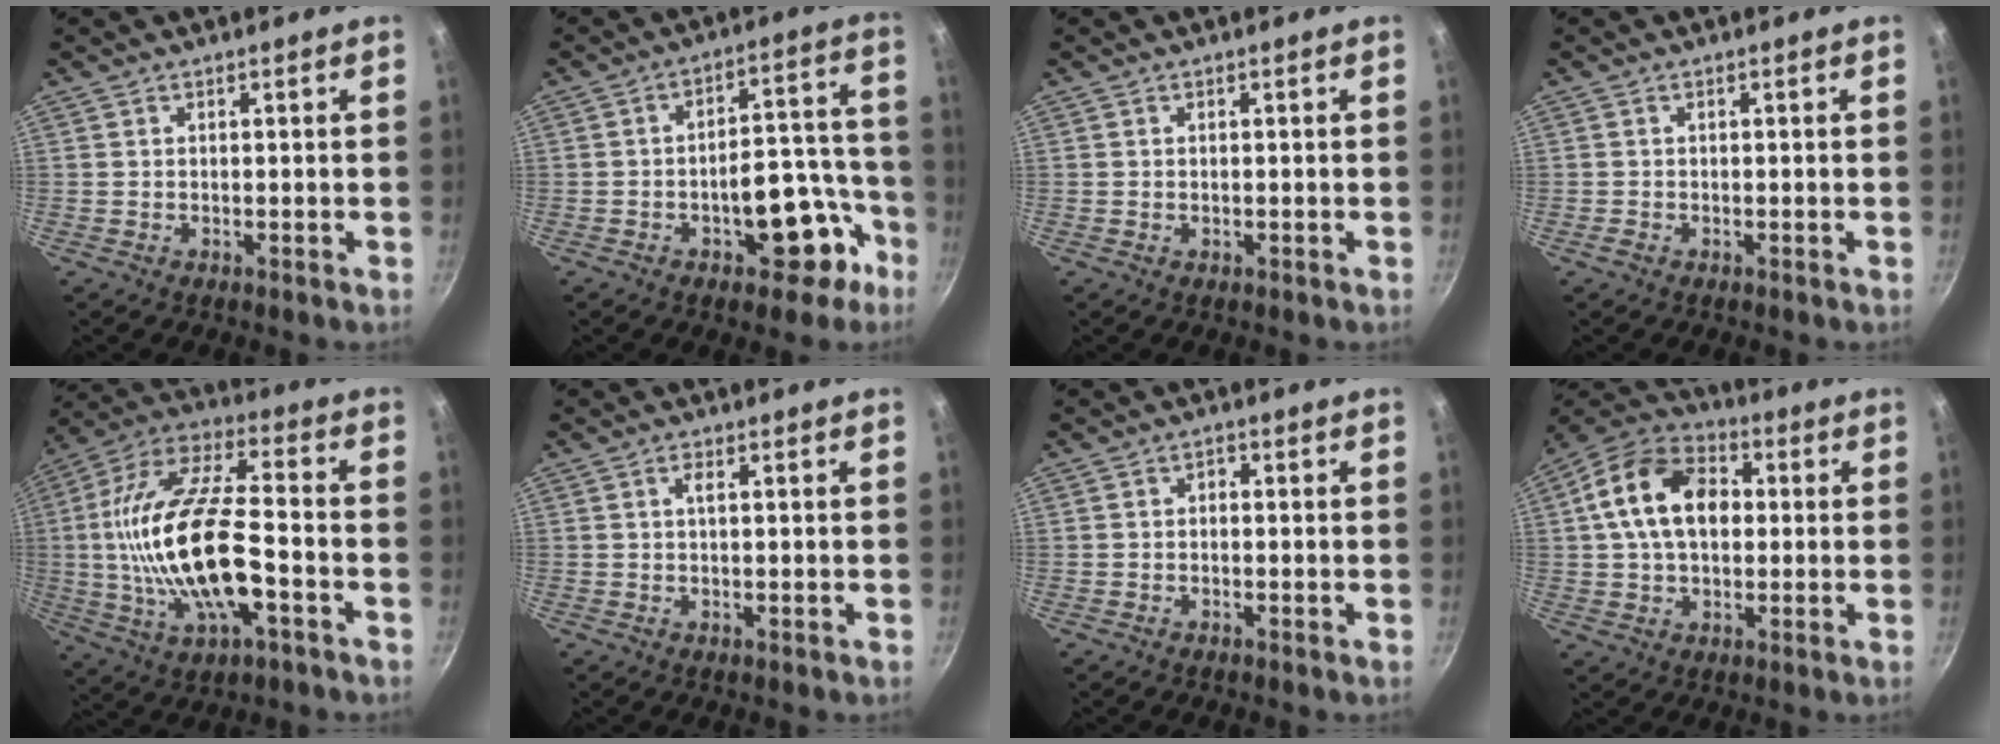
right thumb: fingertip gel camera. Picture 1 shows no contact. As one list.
[{"total": 14.2, "force": [-6.3, 7.4, 10.3], "torque": [-0.075, 0.071, -0.080]}, {"total": 0.0}, {"total": 0.9, "force": [-0.6, 0.6, 0.3], "torque": [-0.008, 0.002, -0.012]}, {"total": 22.7, "force": [-3.8, 9.4, 20.3], "torque": [-0.392, 0.025, -0.077]}, {"total": 1.6, "force": [0.3, 0.4, 1.5], "torque": [-0.035, 0.003, 0.003]}, {"total": 1.2, "force": [-0.5, 0.8, 0.7], "torque": [-0.015, 0.009, -0.012]}, {"total": 15.8, "force": [2.1, 10.8, 11.3], "torque": [-0.168, 0.024, 0.019]}]